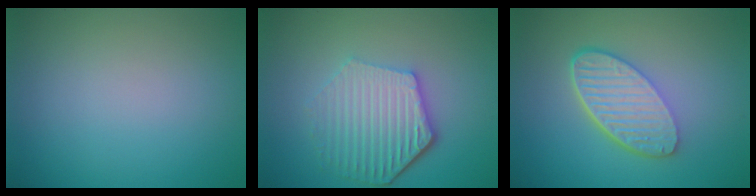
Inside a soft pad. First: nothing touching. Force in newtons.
{"total": 5.9, "press": 4.4, "slide": 3.9}
{"total": 6.0, "press": 4.3, "slide": 4.2}